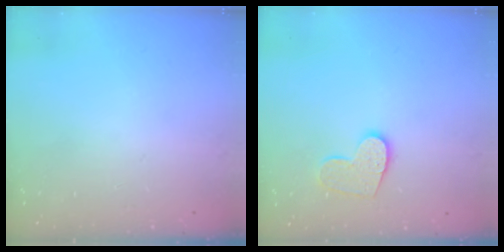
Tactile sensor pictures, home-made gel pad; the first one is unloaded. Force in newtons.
{"total": 9.9, "press": 9.9, "slide": 0.7}